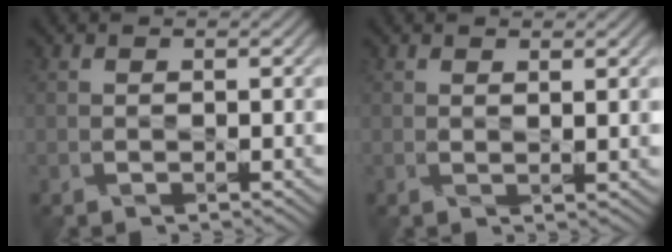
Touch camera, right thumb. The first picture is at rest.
{"total": 1.3, "force": [1.2, -0.1, 0.5], "torque": [-0.012, 0.000, 0.026]}